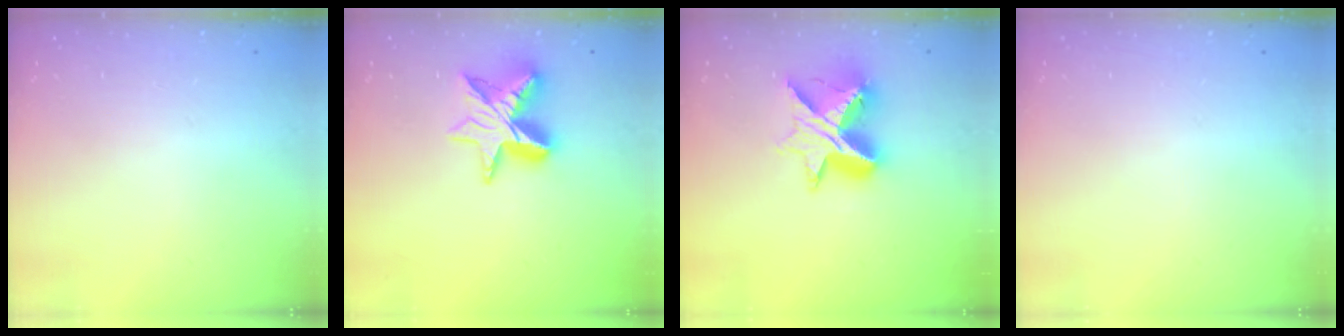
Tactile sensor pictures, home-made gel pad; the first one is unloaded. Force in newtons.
{"total": 11.6, "press": 11.5, "slide": 1.2}
{"total": 13.1, "press": 13.1, "slide": 0.8}
{"total": 0.0}